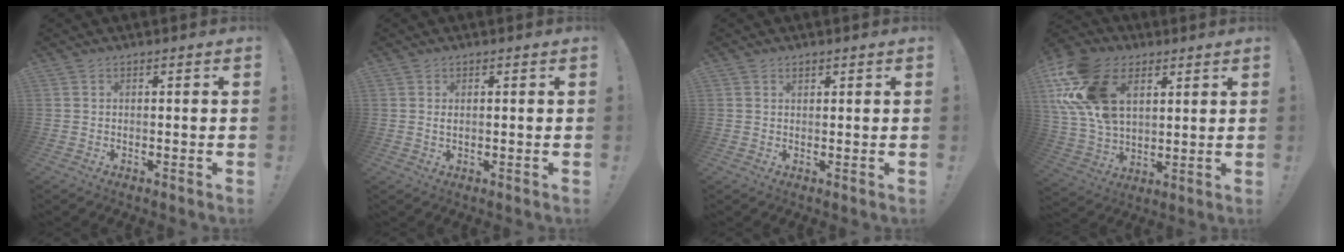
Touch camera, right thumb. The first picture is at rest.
{"total": 0.9, "force": [0.4, 0.3, 0.8], "torque": [-0.010, -0.002, 0.005]}
{"total": 1.1, "force": [0.8, 0.7, 0.3], "torque": [0.000, -0.001, 0.015]}
{"total": 22.4, "force": [8.5, 15.1, 14.3], "torque": [-0.282, -0.026, 0.160]}